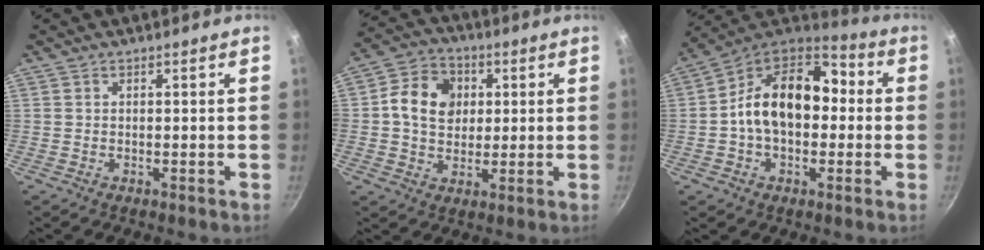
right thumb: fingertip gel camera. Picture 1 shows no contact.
{"total": 10.7, "force": [1.8, 8.7, 5.8], "torque": [-0.078, 0.008, 0.017]}
{"total": 18.1, "force": [0.1, 12.4, 13.2], "torque": [-0.182, 0.048, -0.018]}